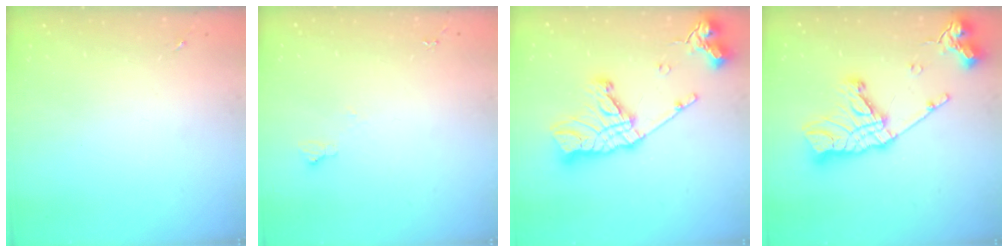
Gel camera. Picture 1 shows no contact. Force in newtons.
{"total": 4.9, "press": 4.8, "slide": 0.7}
{"total": 20.7, "press": 20.6, "slide": 1.9}
{"total": 20.7, "press": 20.6, "slide": 1.9}